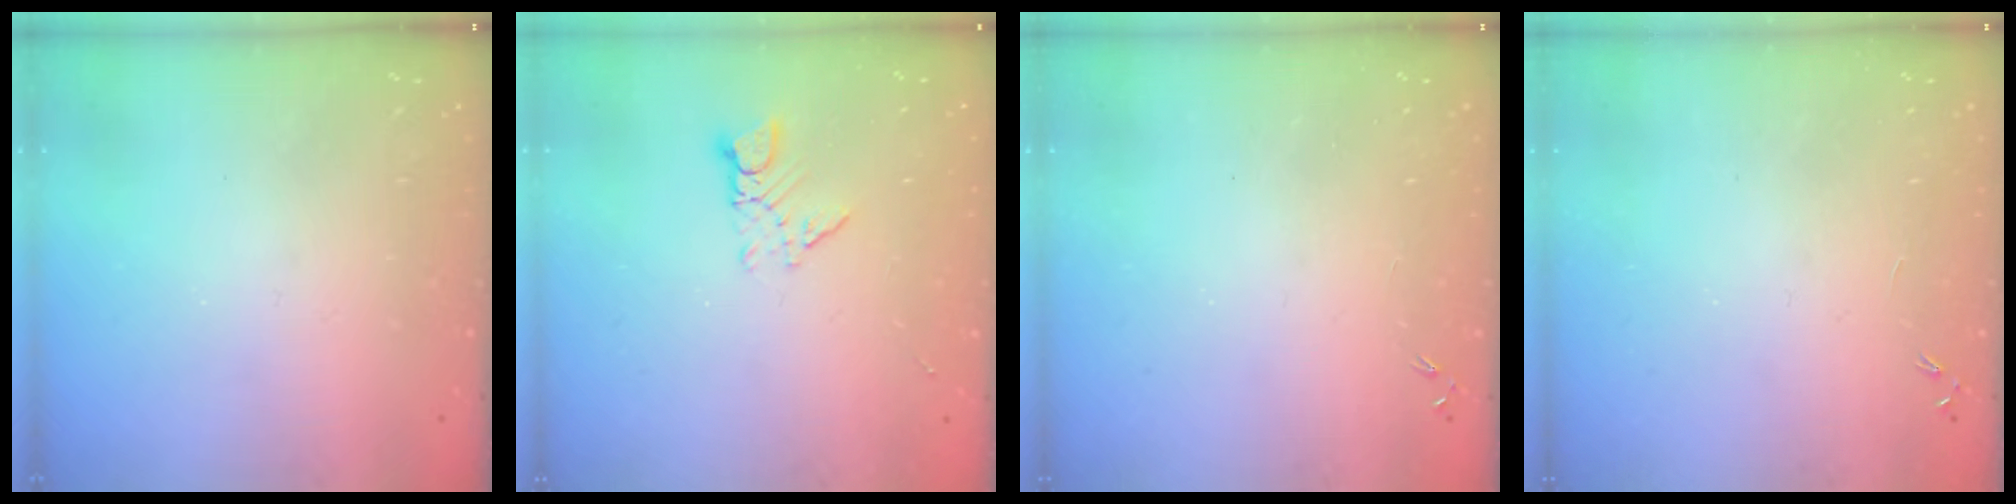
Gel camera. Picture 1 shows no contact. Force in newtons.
{"total": 3.9, "press": 3.9, "slide": 0.5}
{"total": 0.0}
{"total": 0.0}